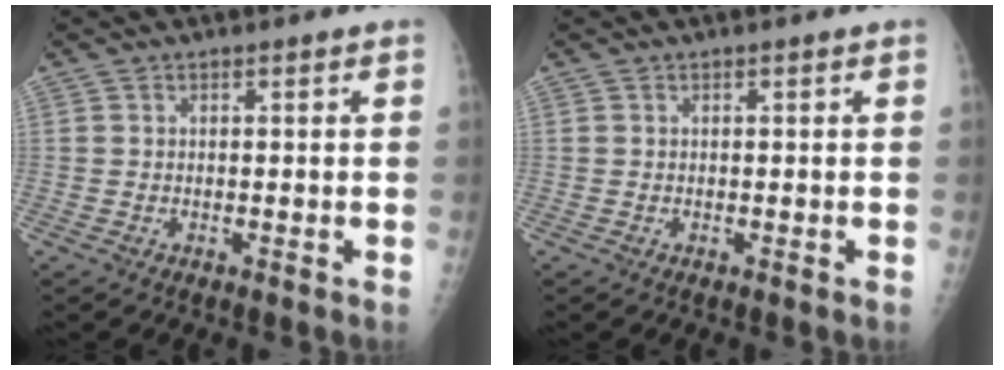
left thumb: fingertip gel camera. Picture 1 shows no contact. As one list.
[{"total": 0.0}]